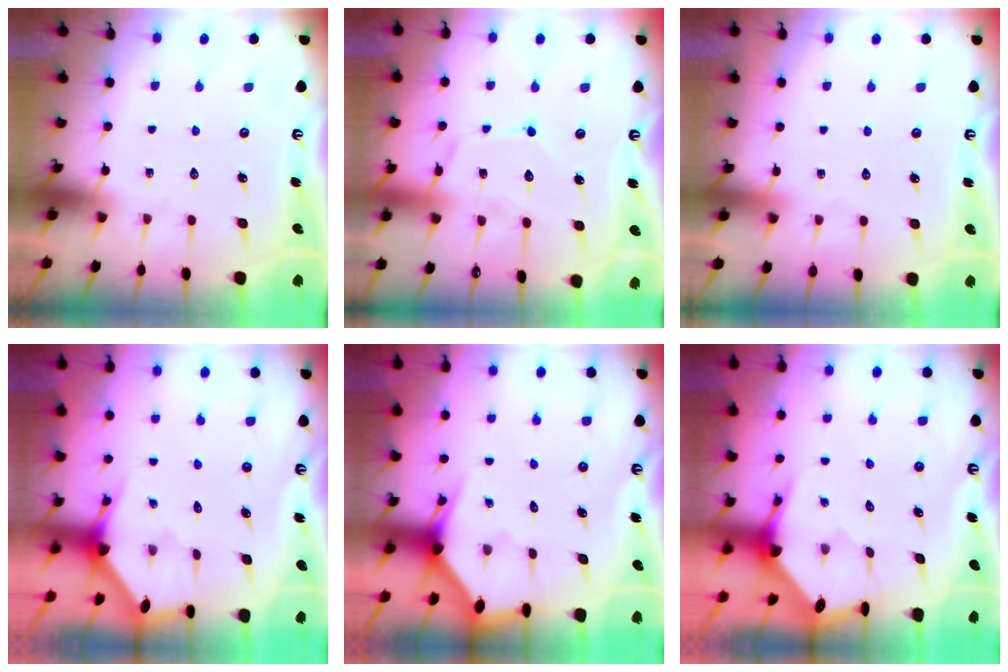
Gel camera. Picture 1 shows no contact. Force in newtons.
{"total": 11.1, "press": 11.1, "slide": 0.9}
{"total": 3.4, "press": 3.4, "slide": 0.5}
{"total": 2.2, "press": 2.2, "slide": 0.2}
{"total": 2.9, "press": 2.9, "slide": 0.2}
{"total": 3.4, "press": 3.4, "slide": 0.4}